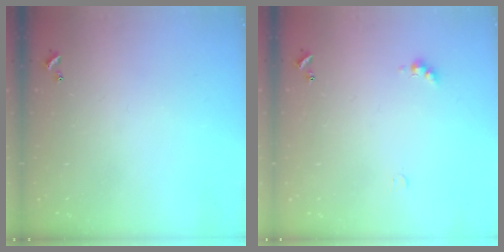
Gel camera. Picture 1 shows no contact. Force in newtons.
{"total": 2.0, "press": 2.0, "slide": 0.5}